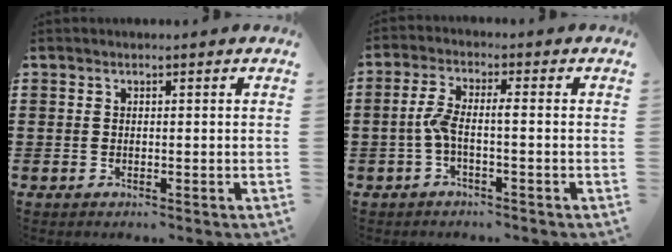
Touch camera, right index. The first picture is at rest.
{"total": 3.9, "force": [-1.2, 0.6, 3.6], "torque": [-0.089, -0.004, -0.032]}